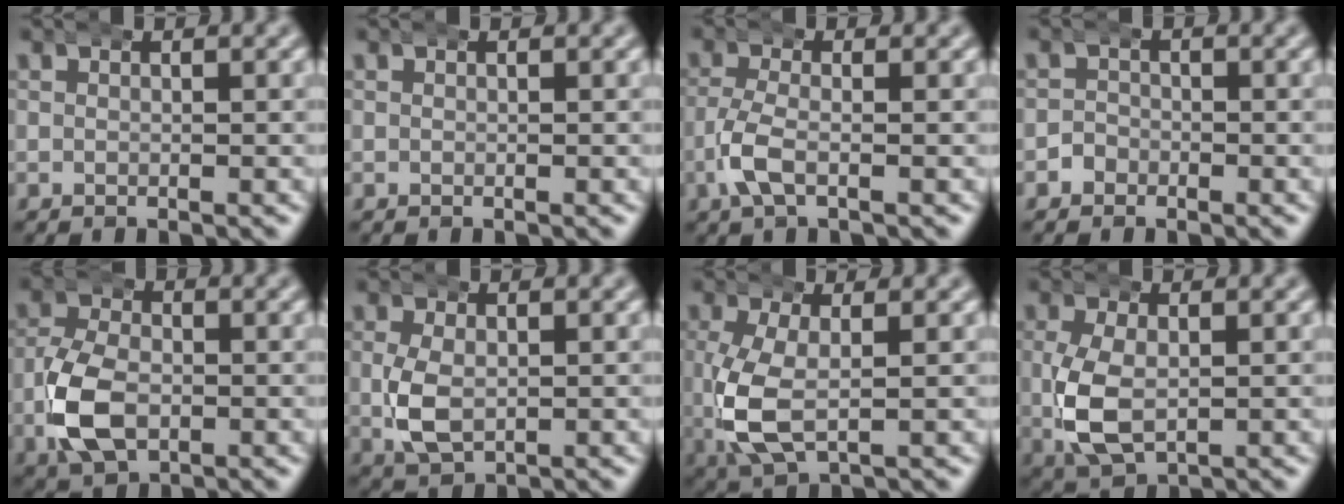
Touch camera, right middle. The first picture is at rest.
{"total": 0.0}
{"total": 3.3, "force": [-1.1, 1.3, 2.8], "torque": [-0.070, -0.008, -0.018]}
{"total": 1.4, "force": [-0.9, 1.0, 0.0], "torque": [-0.001, -0.001, -0.019]}
{"total": 6.1, "force": [-1.4, 4.1, 4.3], "torque": [-0.106, -0.009, -0.018]}
{"total": 4.1, "force": [-0.4, 2.7, 3.0], "torque": [-0.077, -0.010, 0.004]}
{"total": 6.1, "force": [-0.5, 3.6, 4.9], "torque": [-0.134, -0.017, 0.007]}
{"total": 5.7, "force": [-0.5, 3.9, 4.2], "torque": [-0.111, -0.012, 0.003]}